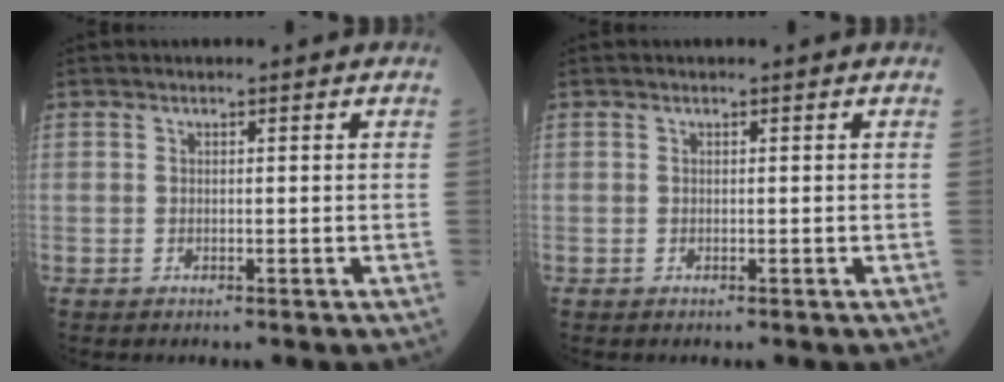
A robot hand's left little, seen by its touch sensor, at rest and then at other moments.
{"total": 0.0}